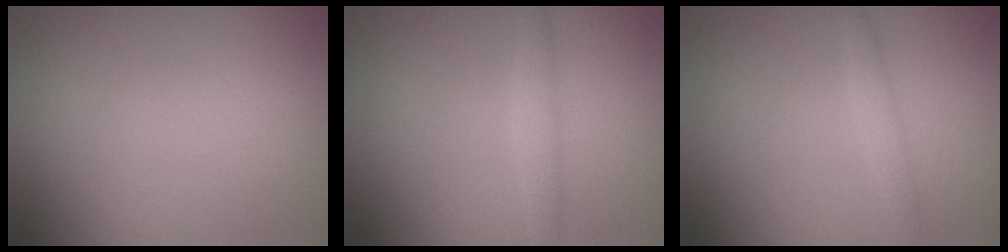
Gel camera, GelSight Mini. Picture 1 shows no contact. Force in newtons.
{"total": 1.4, "press": 1.4, "slide": 0.0}
{"total": 1.2, "press": 1.2, "slide": 0.0}